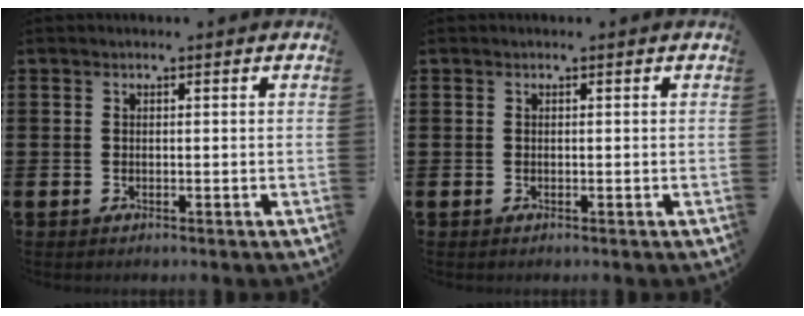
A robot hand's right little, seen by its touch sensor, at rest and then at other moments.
{"total": 0.0}